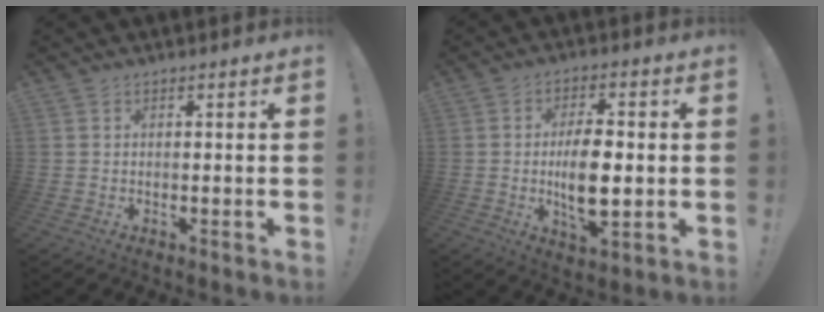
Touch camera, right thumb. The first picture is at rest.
{"total": 11.2, "force": [-0.9, 4.8, 10.1], "torque": [-0.185, -0.004, -0.021]}